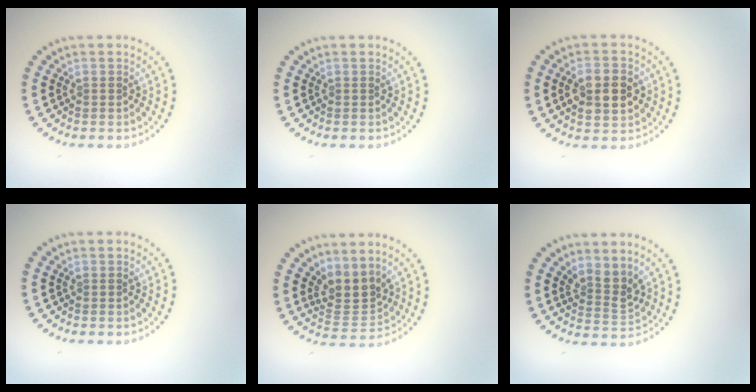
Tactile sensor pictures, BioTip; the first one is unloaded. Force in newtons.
{"total": 0.0}
{"total": 4.9, "press": 4.9, "slide": 0.2}
{"total": 0.0}
{"total": 3.3, "press": 2.4, "slide": 2.3}
{"total": 2.7, "press": 2.0, "slide": 1.8}